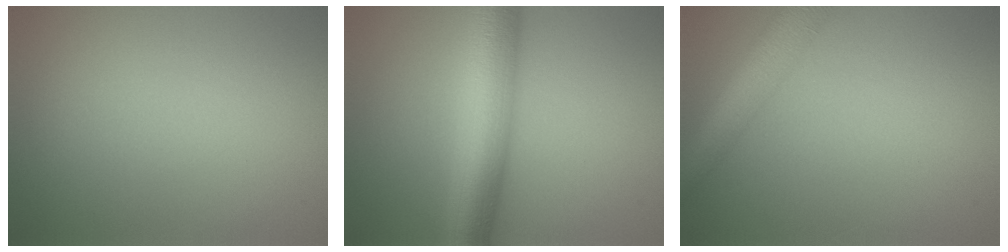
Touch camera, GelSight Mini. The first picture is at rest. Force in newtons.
{"total": 7.8, "press": 7.8, "slide": 0.1}
{"total": 5.0, "press": 5.0, "slide": 0.3}